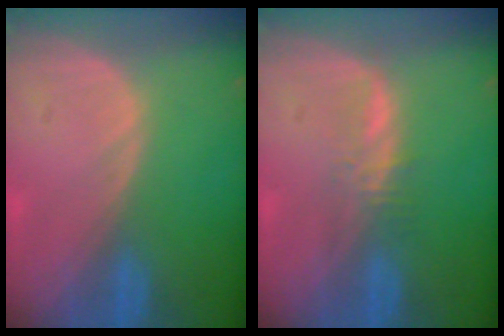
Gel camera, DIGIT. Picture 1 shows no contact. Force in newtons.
{"total": 2.4, "press": 2.4, "slide": 0.2}